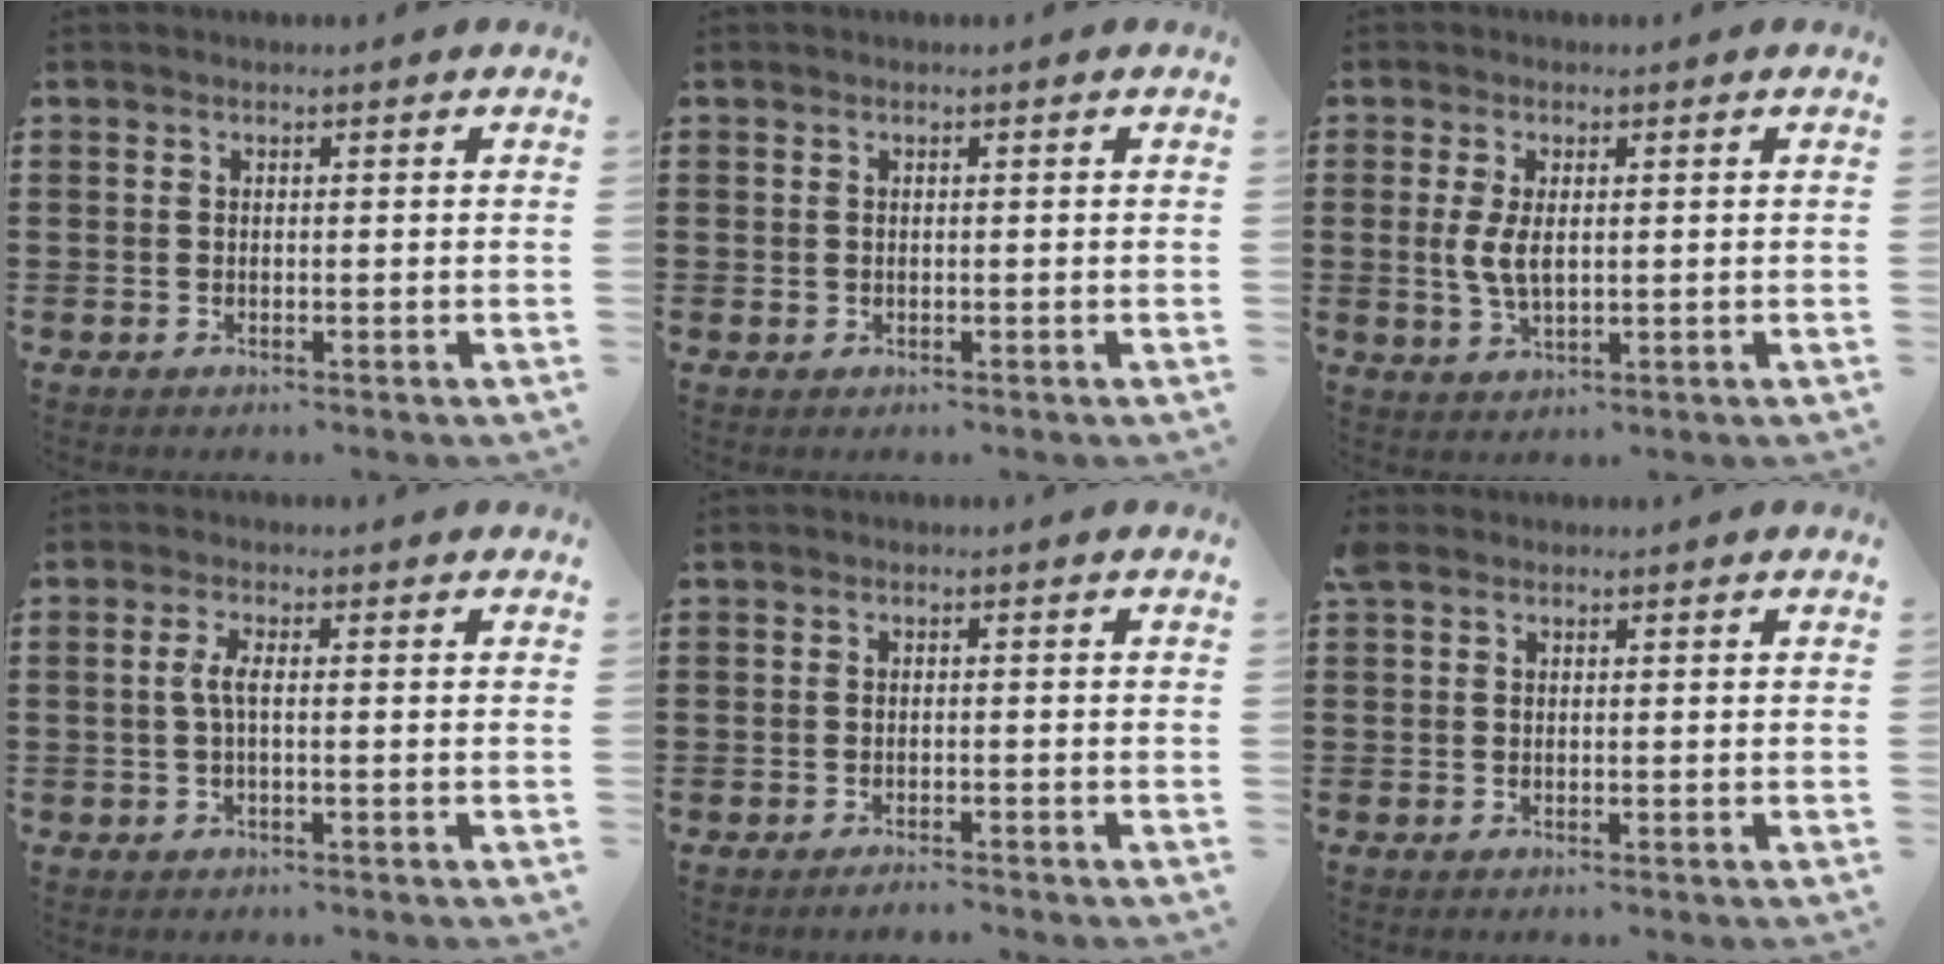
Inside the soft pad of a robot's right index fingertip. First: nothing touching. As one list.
[{"total": 0.6, "force": [-0.1, 0.6, 0.2], "torque": [-0.004, 0.005, -0.003]}, {"total": 4.3, "force": [0.3, 1.9, 3.8], "torque": [-0.092, -0.001, 0.001]}, {"total": 2.7, "force": [-0.3, 0.5, 2.6], "torque": [-0.064, -0.005, -0.012]}, {"total": 1.2, "force": [-1.2, 0.0, 0.3], "torque": [-0.009, -0.002, -0.023]}, {"total": 0.7, "force": [0.1, 0.6, 0.4], "torque": [-0.011, 0.004, 0.002]}]